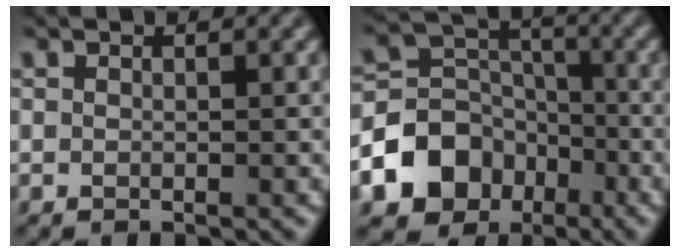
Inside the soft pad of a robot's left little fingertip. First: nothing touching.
{"total": 10.5, "force": [-5.2, 8.4, 3.4], "torque": [-0.068, -0.010, -0.112]}